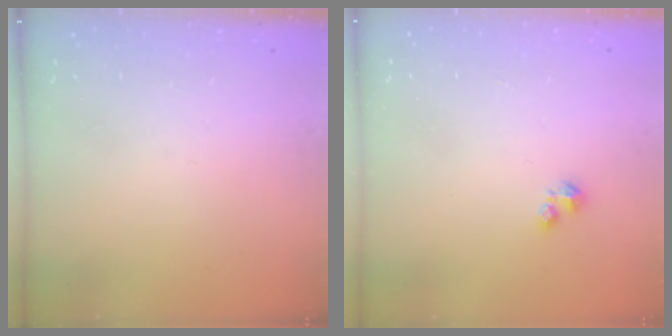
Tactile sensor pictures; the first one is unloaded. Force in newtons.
{"total": 1.1, "press": 1.1, "slide": 0.3}